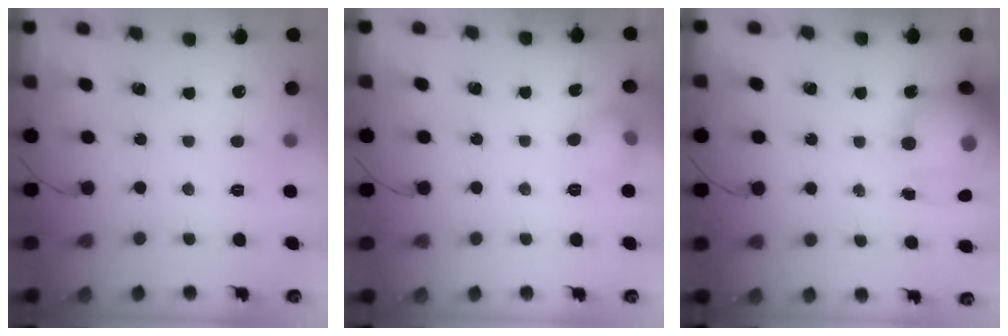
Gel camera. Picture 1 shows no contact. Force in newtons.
{"total": 9.3, "press": 6.9, "slide": 6.2}
{"total": 19.8, "press": 19.5, "slide": 3.8}